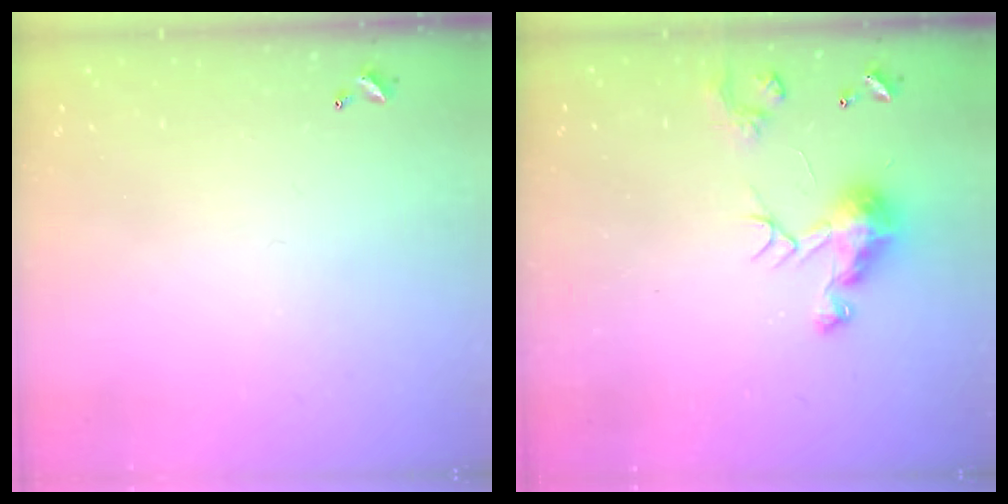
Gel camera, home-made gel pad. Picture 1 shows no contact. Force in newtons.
{"total": 8.3, "press": 8.3, "slide": 0.1}